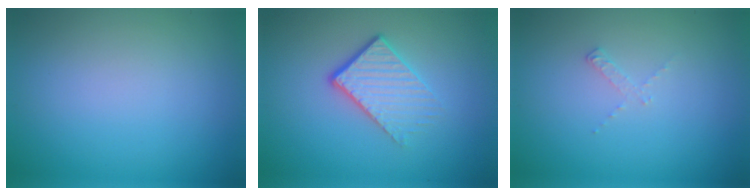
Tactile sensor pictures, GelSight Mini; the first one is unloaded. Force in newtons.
{"total": 4.2, "press": 2.7, "slide": 3.2}
{"total": 0.8, "press": 0.8, "slide": 0.1}